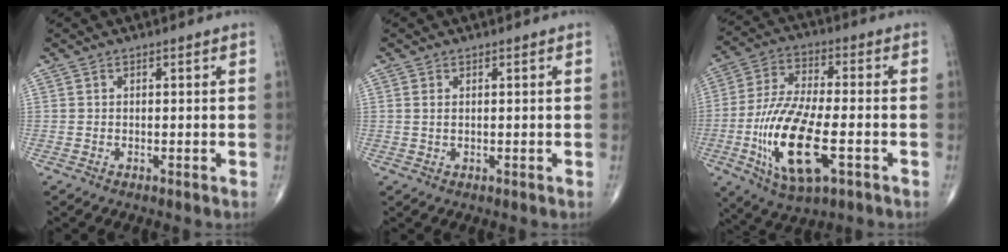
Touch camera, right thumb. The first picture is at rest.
{"total": 0.9, "force": [0.3, 0.4, 0.7], "torque": [-0.018, 0.002, 0.009]}
{"total": 18.0, "force": [-5.1, 6.9, 15.8], "torque": [-0.322, 0.008, -0.085]}